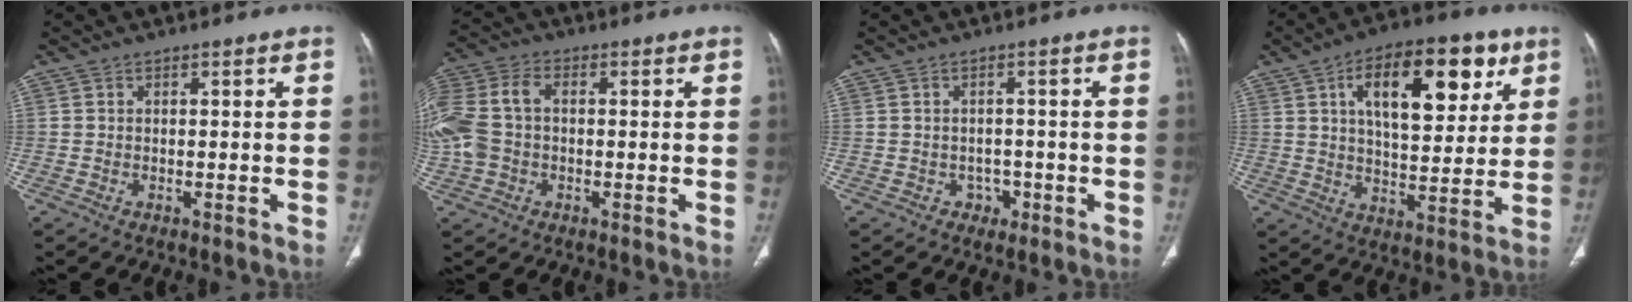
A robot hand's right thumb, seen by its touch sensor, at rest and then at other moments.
{"total": 13.0, "force": [0.1, 9.3, 9.0], "torque": [-0.225, 0.032, 0.001]}
{"total": 2.4, "force": [-1.0, 2.0, 0.7], "torque": [0.003, 0.008, -0.013]}
{"total": 18.9, "force": [7.5, 9.3, 14.7], "torque": [-0.173, -0.011, 0.114]}